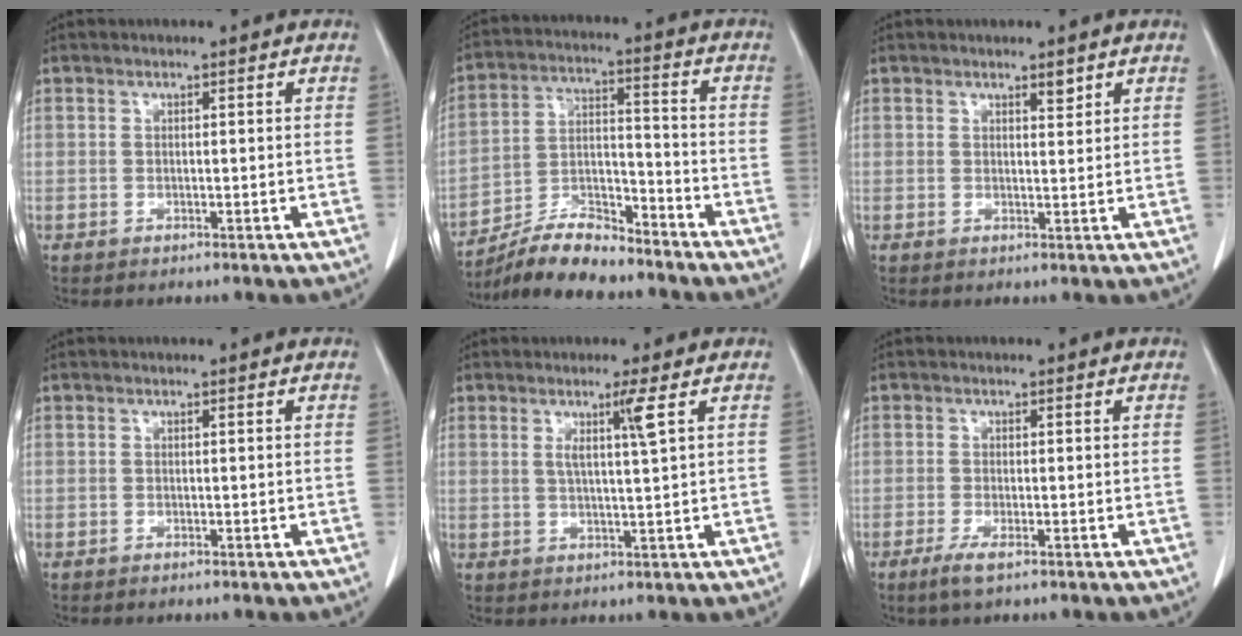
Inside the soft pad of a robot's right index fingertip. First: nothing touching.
{"total": 10.7, "force": [-9.7, 2.2, 4.1], "torque": [-0.075, 0.009, -0.177]}
{"total": 1.5, "force": [1.0, 0.4, 0.9], "torque": [-0.015, -0.006, 0.016]}
{"total": 0.0}
{"total": 3.6, "force": [1.4, -1.0, 3.2], "torque": [-0.062, -0.006, 0.028]}
{"total": 2.7, "force": [-1.7, 0.3, 2.0], "torque": [-0.044, -0.006, -0.032]}